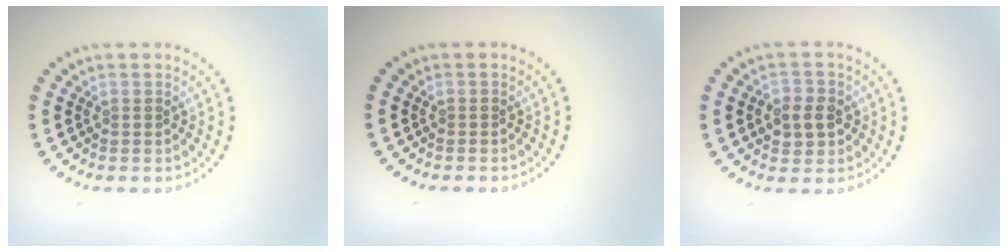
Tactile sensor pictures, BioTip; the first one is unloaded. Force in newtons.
{"total": 0.0}
{"total": 2.8, "press": 2.7, "slide": 0.3}